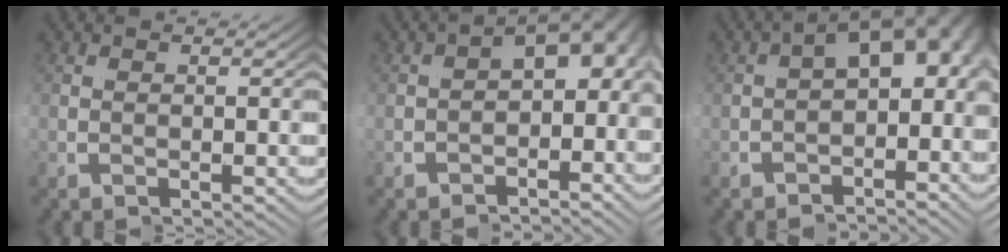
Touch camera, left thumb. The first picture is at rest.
{"total": 6.4, "force": [0.1, 4.1, 4.8], "torque": [-0.075, 0.014, -0.013]}
{"total": 8.0, "force": [0.6, 4.8, 6.4], "torque": [-0.101, 0.015, -0.004]}